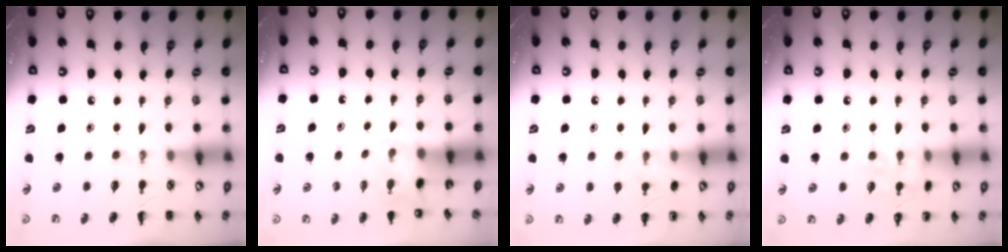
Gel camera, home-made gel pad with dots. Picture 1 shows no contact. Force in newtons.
{"total": 2.5, "press": 2.4, "slide": 0.9}
{"total": 6.0, "press": 5.7, "slide": 1.8}
{"total": 8.7, "press": 8.6, "slide": 1.2}